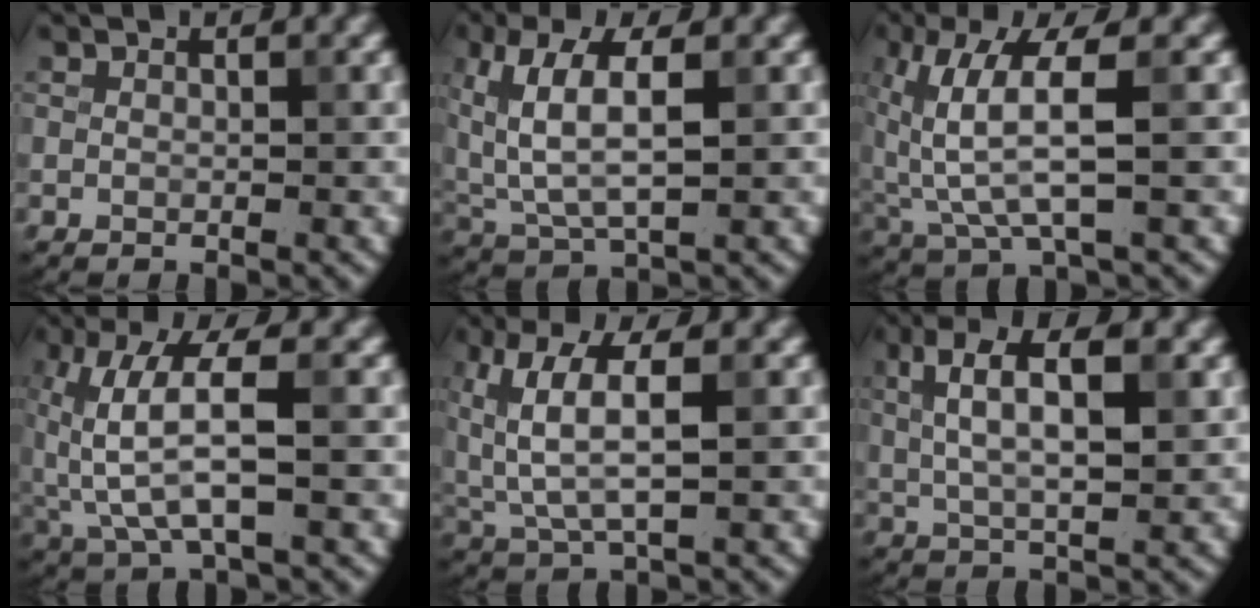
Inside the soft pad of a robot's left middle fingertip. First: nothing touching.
{"total": 6.2, "force": [1.7, 2.9, 5.3], "torque": [-0.119, 0.004, 0.033]}
{"total": 5.8, "force": [1.1, 1.4, 5.5], "torque": [-0.124, -0.001, 0.026]}
{"total": 5.9, "force": [0.5, 1.7, 5.6], "torque": [-0.126, 0.003, 0.011]}
{"total": 5.7, "force": [1.5, 2.3, 5.0], "torque": [-0.117, 0.001, 0.032]}
{"total": 6.5, "force": [2.0, 2.3, 5.8], "torque": [-0.106, 0.007, 0.034]}